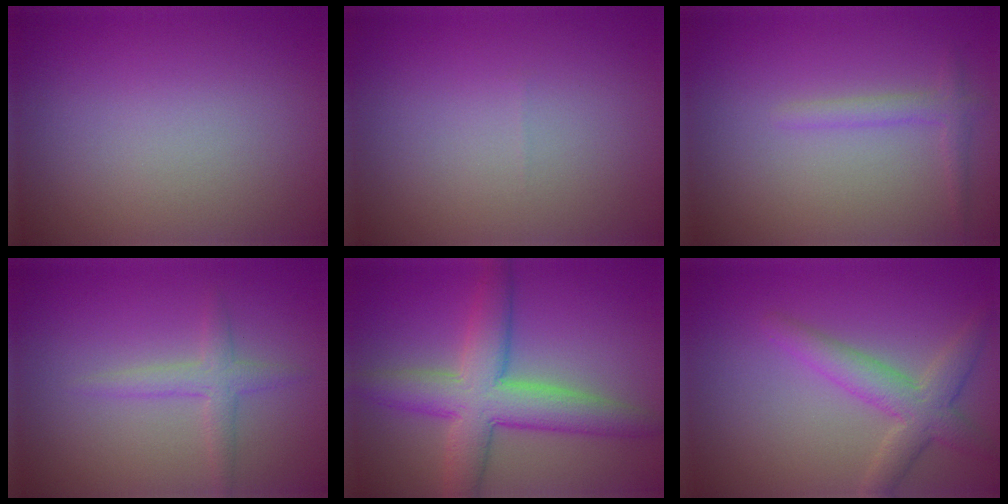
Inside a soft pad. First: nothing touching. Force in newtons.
{"total": 0.0}
{"total": 1.5, "press": 1.5, "slide": 0.2}
{"total": 2.1, "press": 2.1, "slide": 0.1}
{"total": 7.2, "press": 7.2, "slide": 0.3}
{"total": 3.8, "press": 3.8, "slide": 0.3}